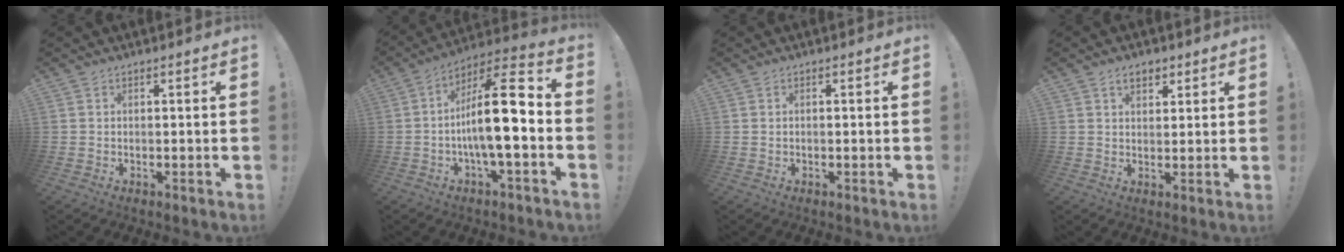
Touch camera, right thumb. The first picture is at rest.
{"total": 19.0, "force": [-2.3, 6.0, 17.9], "torque": [-0.284, 0.014, -0.041]}
{"total": 0.0}
{"total": 4.4, "force": [2.4, 2.8, 2.5], "torque": [-0.031, -0.002, 0.042]}